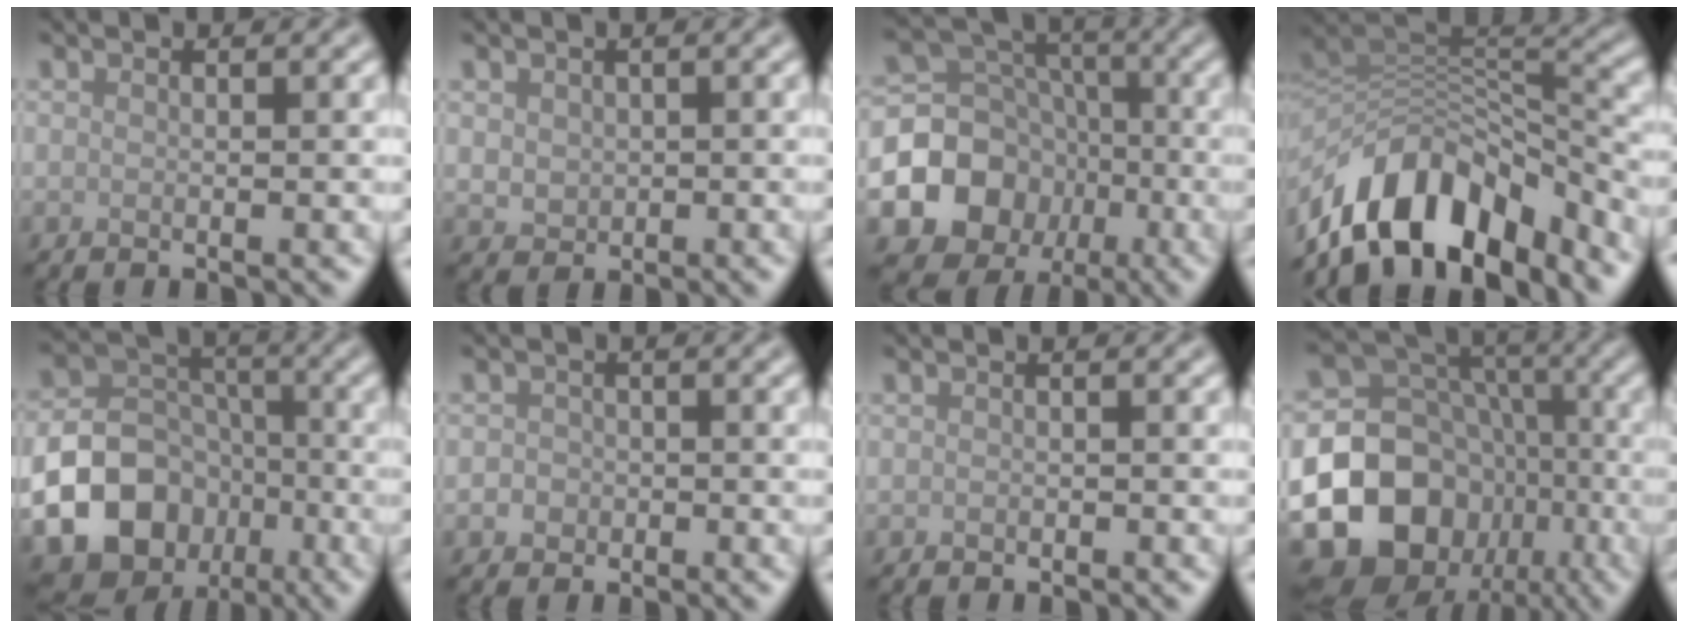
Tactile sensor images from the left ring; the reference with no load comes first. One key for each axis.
{"total": 1.7, "fx": 0.3, "fy": 1.5, "fz": 0.8, "tx": -0.017, "ty": -0.004, "tz": 0.007}
{"total": 8.8, "fx": -3.1, "fy": 7.5, "fz": 3.4, "tx": -0.058, "ty": -0.004, "tz": -0.058}
{"total": 12.1, "fx": -8.2, "fy": 6.1, "fz": 6.4, "tx": -0.111, "ty": 0.026, "tz": -0.153}
{"total": 20.3, "fx": -9.2, "fy": 16.7, "fz": 6.9, "tx": -0.139, "ty": -0.073, "tz": -0.161}
{"total": 1.5, "fx": -0.5, "fy": 1.4, "fz": 0.3, "tx": 0.013, "ty": 0.000, "tz": -0.012}
{"total": 0.0}
{"total": 19.7, "fx": -7.3, "fy": 16.3, "fz": 8.3, "tx": -0.171, "ty": -0.026, "tz": -0.134}